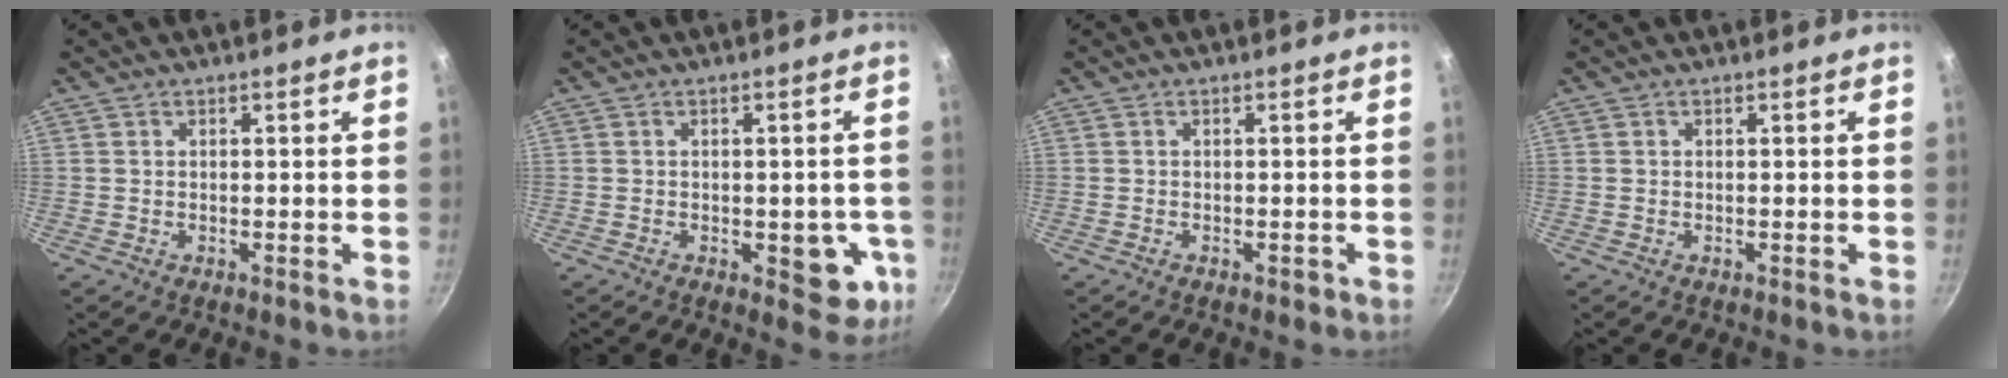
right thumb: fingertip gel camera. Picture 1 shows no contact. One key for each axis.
{"total": 8.1, "fx": -2.1, "fy": 4.2, "fz": 6.6, "tx": -0.040, "ty": 0.001, "tz": -0.024}
{"total": 1.2, "fx": -0.6, "fy": 0.6, "fz": 0.8, "tx": -0.009, "ty": 0.006, "tz": -0.006}
{"total": 0.0}